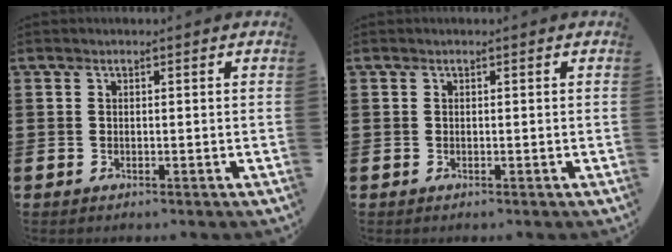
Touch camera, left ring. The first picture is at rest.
{"total": 0.0}